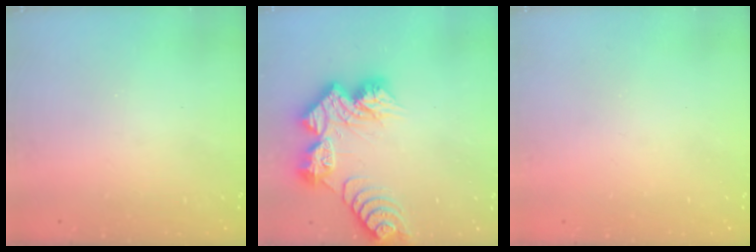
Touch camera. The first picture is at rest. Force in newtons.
{"total": 15.9, "press": 15.8, "slide": 1.3}
{"total": 0.0}